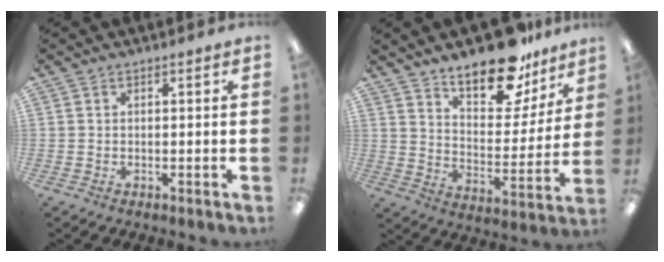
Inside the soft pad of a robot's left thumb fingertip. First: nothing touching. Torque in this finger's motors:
{"motor_torque": [0.39, 0.32, 0.06, -0.45, 0.05]}